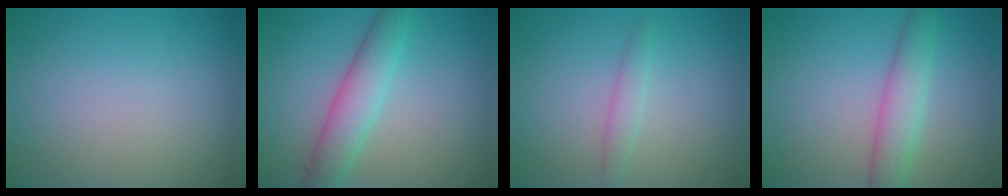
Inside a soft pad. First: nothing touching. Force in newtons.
{"total": 4.2, "press": 4.2, "slide": 0.1}
{"total": 1.4, "press": 1.4, "slide": 0.1}
{"total": 3.4, "press": 3.4, "slide": 0.0}